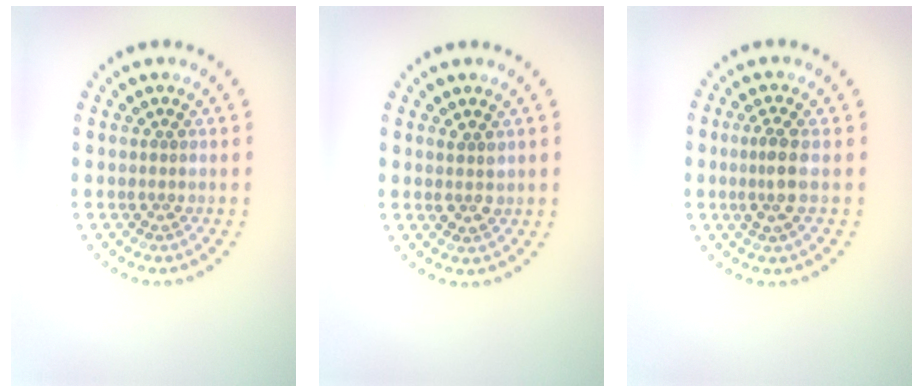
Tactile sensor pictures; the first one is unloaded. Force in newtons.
{"total": 1.6, "press": 1.4, "slide": 0.6}
{"total": 2.5, "press": 2.2, "slide": 1.1}